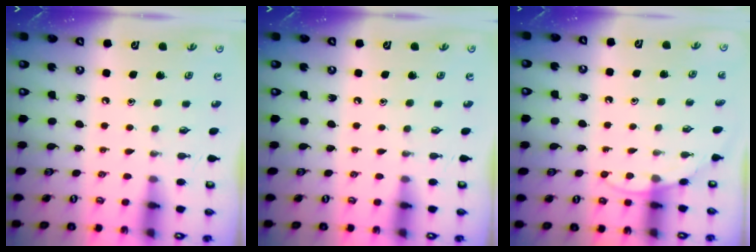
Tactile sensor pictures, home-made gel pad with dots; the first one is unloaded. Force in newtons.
{"total": 0.0}
{"total": 5.8, "press": 5.8, "slide": 0.4}